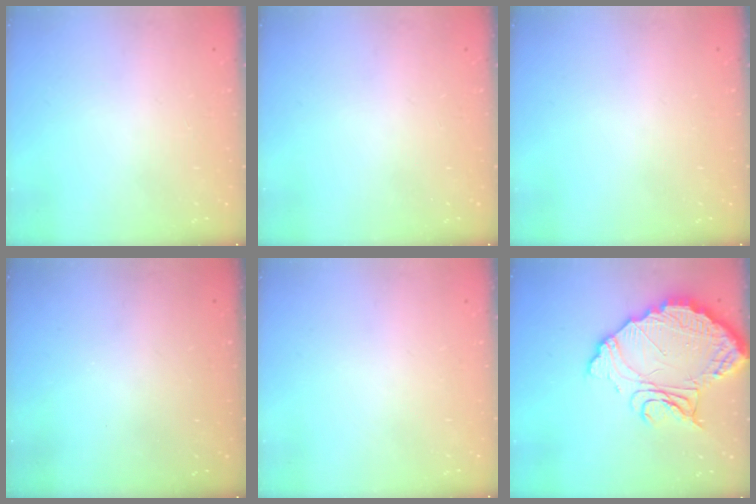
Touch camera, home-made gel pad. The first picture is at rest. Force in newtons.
{"total": 0.0}
{"total": 0.0}
{"total": 3.0, "press": 3.0, "slide": 0.3}
{"total": 0.0}
{"total": 17.3, "press": 17.2, "slide": 1.6}